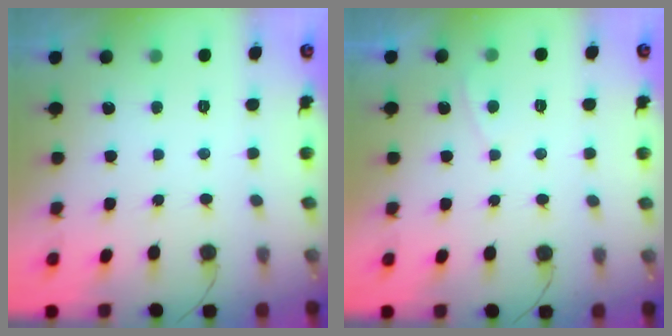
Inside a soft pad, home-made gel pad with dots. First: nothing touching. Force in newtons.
{"total": 2.0, "press": 2.0, "slide": 0.2}